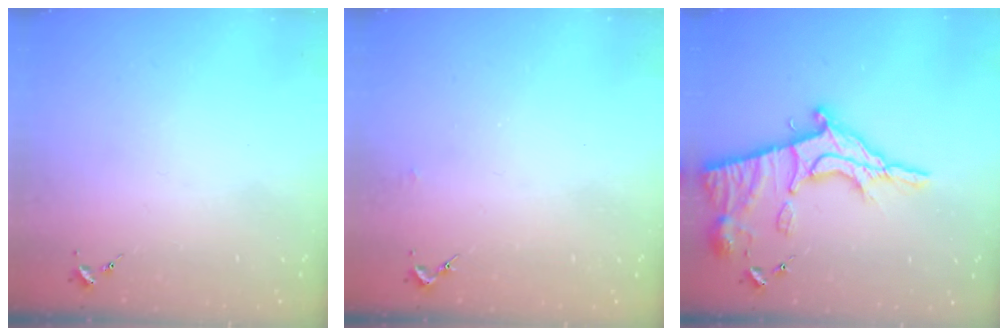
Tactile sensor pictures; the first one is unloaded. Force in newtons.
{"total": 1.4, "press": 1.4, "slide": 0.1}
{"total": 19.8, "press": 19.8, "slide": 1.8}